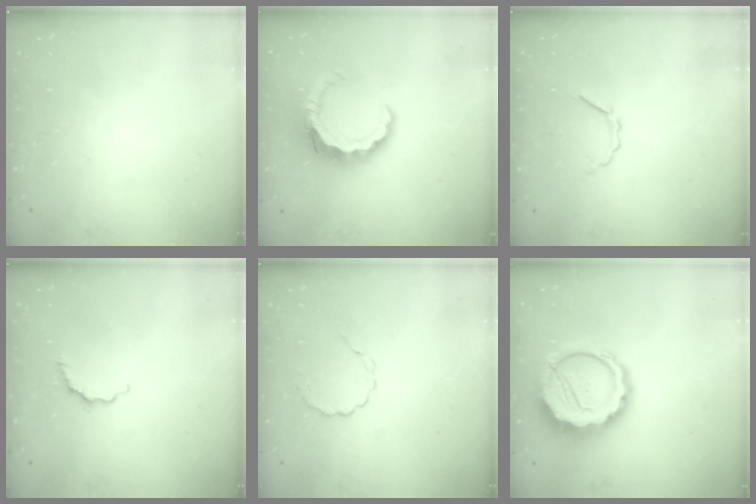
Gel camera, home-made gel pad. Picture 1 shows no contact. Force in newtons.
{"total": 9.9, "press": 9.7, "slide": 1.6}
{"total": 2.9, "press": 2.7, "slide": 1.0}
{"total": 3.5, "press": 3.4, "slide": 0.8}
{"total": 2.9, "press": 2.6, "slide": 1.1}
{"total": 13.4, "press": 13.0, "slide": 3.2}